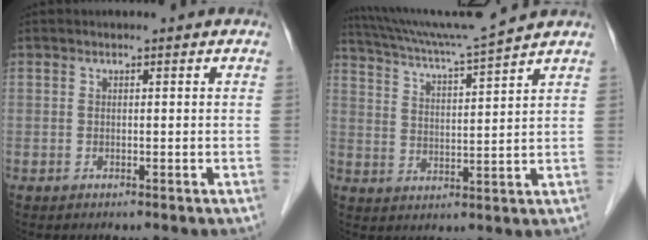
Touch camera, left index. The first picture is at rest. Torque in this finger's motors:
{"motor_torque": [0.77, -1.02, 0.28, 0.10]}